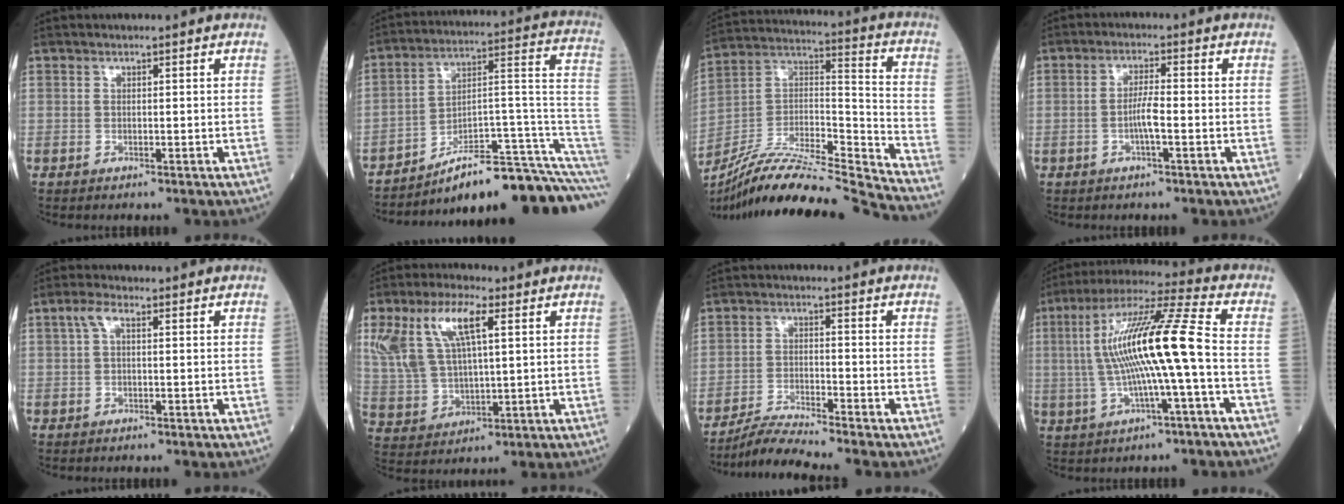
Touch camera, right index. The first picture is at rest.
{"total": 17.9, "force": [-14.5, 0.5, 10.4], "torque": [-0.085, 0.065, -0.216]}
{"total": 23.6, "force": [-21.8, -0.7, 9.0], "torque": [-0.178, 0.002, -0.370]}
{"total": 3.6, "force": [-1.0, 0.3, 3.4], "torque": [-0.068, 0.003, -0.020]}
{"total": 2.3, "force": [0.7, 0.9, 2.0], "torque": [-0.047, 0.017, 0.016]}
{"total": 13.4, "force": [5.6, 5.0, 11.1], "torque": [-0.246, 0.026, 0.114]}
{"total": 5.6, "force": [-5.2, -1.7, 1.1], "torque": [-0.026, -0.022, -0.100]}
{"total": 15.2, "force": [-0.5, 0.0, 15.2], "torque": [-0.288, 0.023, -0.016]}